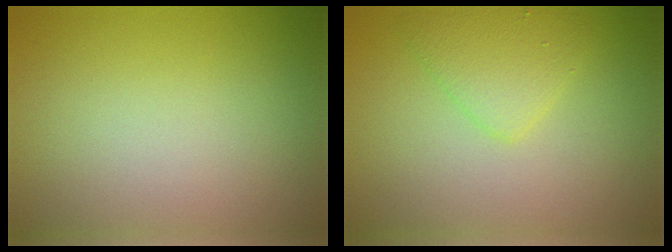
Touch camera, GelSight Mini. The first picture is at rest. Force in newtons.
{"total": 2.6, "press": 2.6, "slide": 0.1}